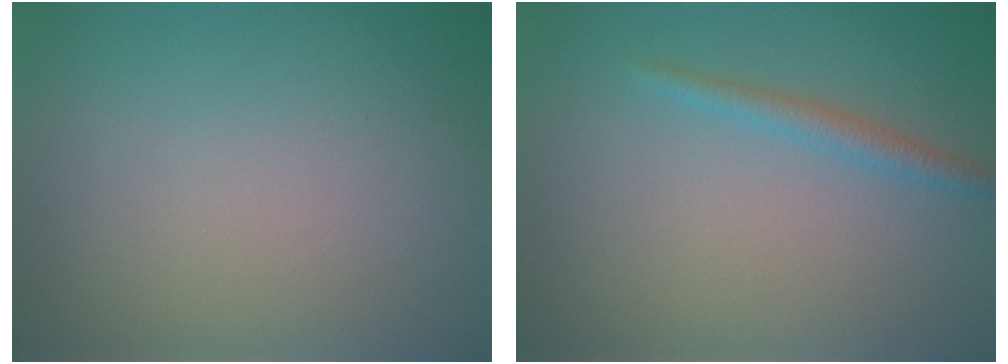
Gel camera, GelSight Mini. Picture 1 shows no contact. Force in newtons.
{"total": 1.7, "press": 1.7, "slide": 0.1}